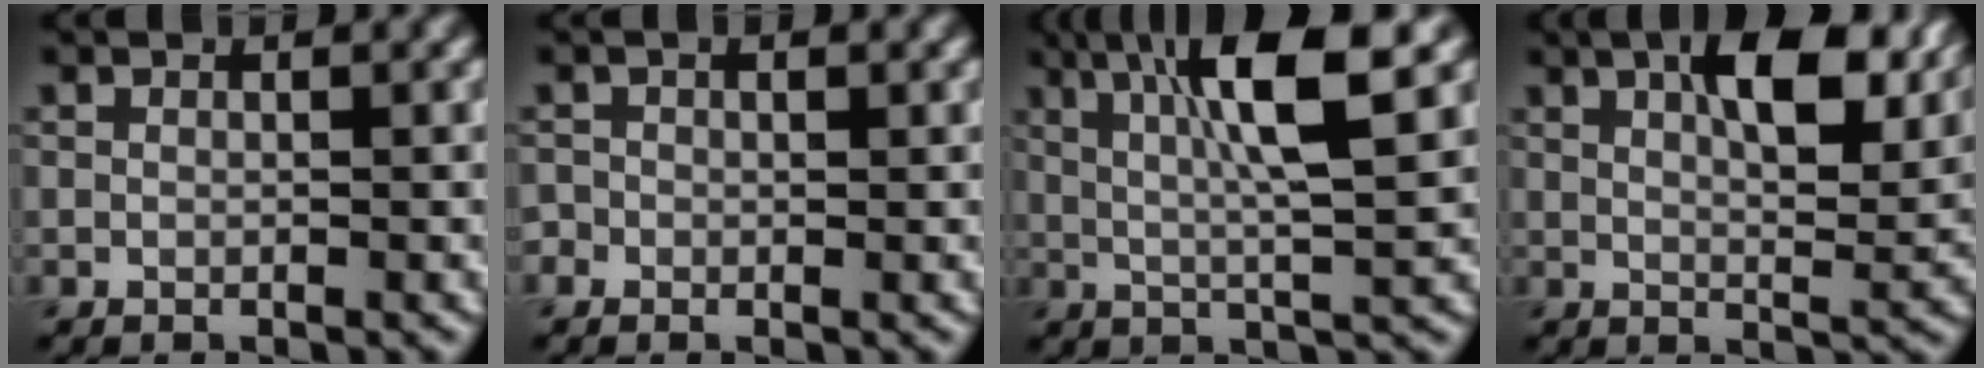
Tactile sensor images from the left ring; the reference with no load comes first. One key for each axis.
{"total": 0.8, "fx": -0.2, "fy": 0.7, "fz": 0.4, "tx": -0.004, "ty": -0.001, "tz": -0.004}
{"total": 8.1, "fx": 3.0, "fy": 1.2, "fz": 7.5, "tx": -0.122, "ty": 0.007, "tz": 0.050}
{"total": 8.6, "fx": 4.0, "fy": 3.1, "fz": 7.0, "tx": -0.105, "ty": 0.010, "tz": 0.060}